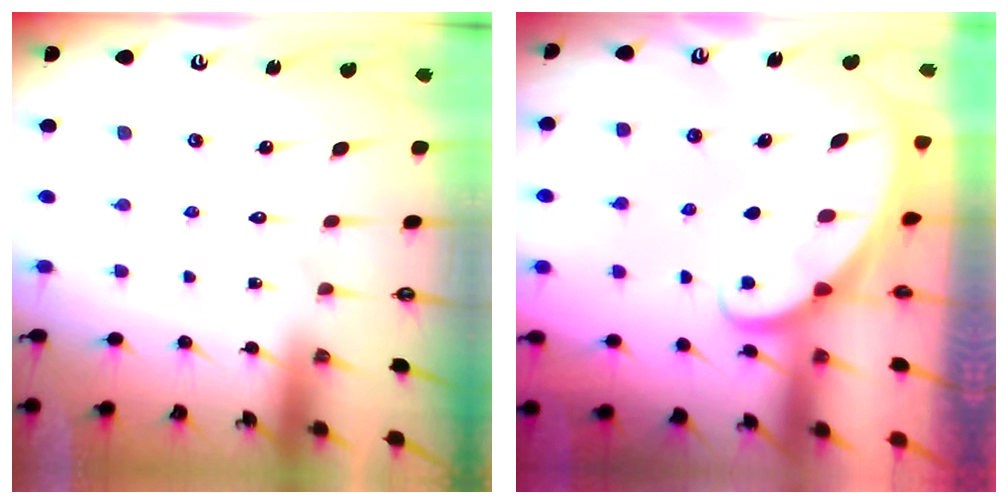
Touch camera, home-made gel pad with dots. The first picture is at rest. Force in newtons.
{"total": 1.9, "press": 1.9, "slide": 0.1}